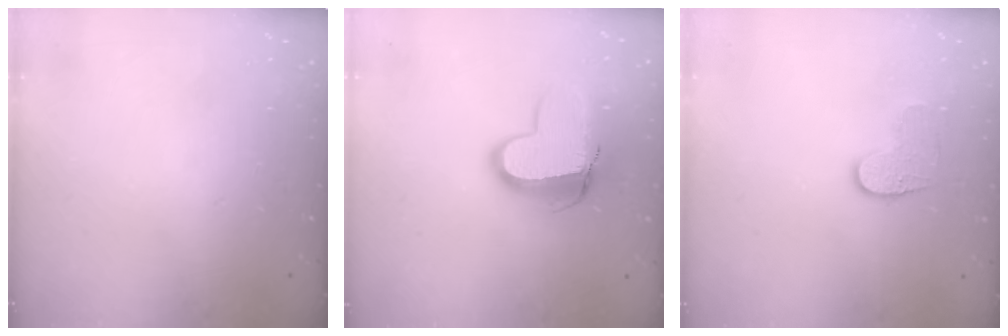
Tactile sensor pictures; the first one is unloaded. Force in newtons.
{"total": 12.5, "press": 12.5, "slide": 1.0}
{"total": 6.6, "press": 6.6, "slide": 0.3}